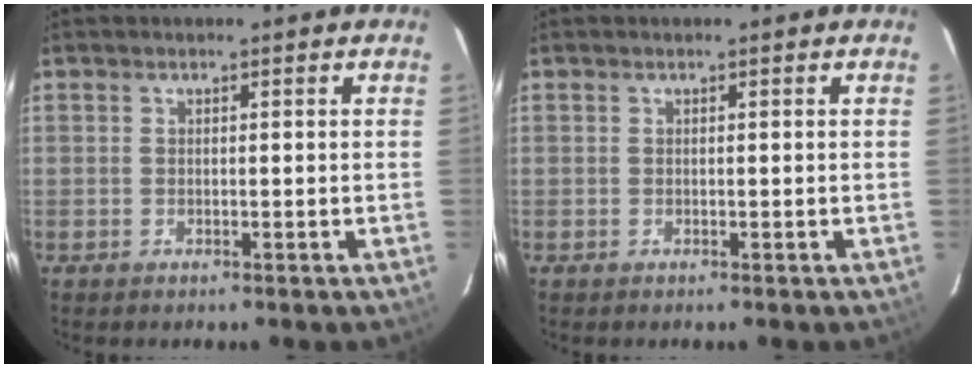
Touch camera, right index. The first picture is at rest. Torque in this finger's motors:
{"motor_torque": [0.01, -0.01, 0.00, 0.00]}